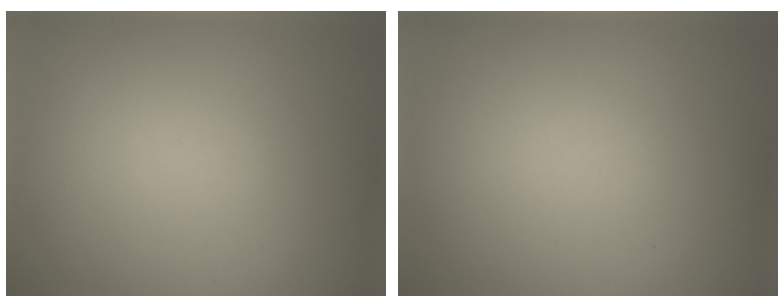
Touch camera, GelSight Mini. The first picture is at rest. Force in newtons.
{"total": 0.0}